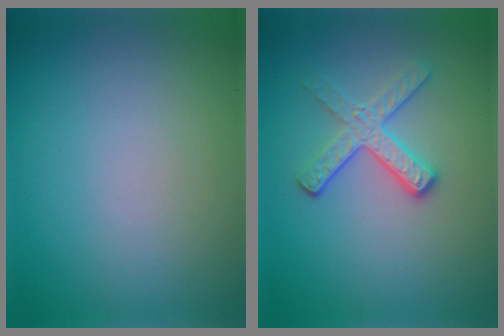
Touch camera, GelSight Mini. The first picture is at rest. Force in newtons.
{"total": 2.9, "press": 2.6, "slide": 1.3}